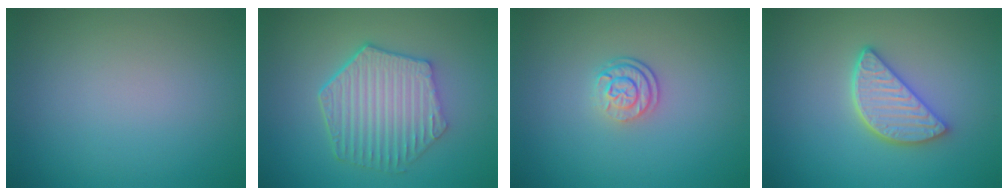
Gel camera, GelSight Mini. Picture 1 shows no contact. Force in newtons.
{"total": 6.0, "press": 4.7, "slide": 3.8}
{"total": 2.5, "press": 1.9, "slide": 1.7}
{"total": 4.2, "press": 3.3, "slide": 2.5}